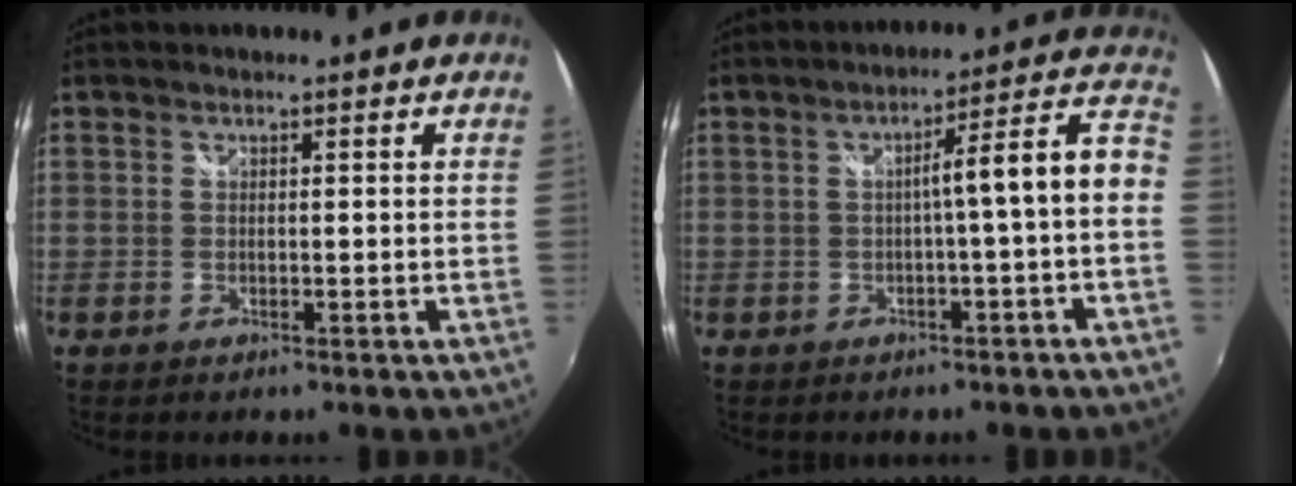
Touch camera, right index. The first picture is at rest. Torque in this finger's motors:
{"motor_torque": [1.29, -0.17, 0.55, 0.12]}